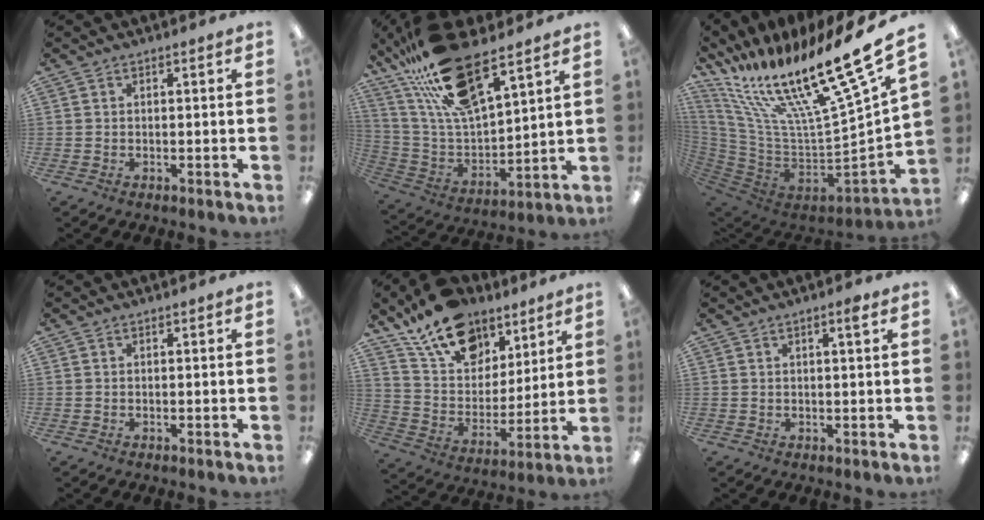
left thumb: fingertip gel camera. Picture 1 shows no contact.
{"total": 22.3, "force": [16.2, 6.5, 13.9], "torque": [-0.280, -0.083, 0.283]}
{"total": 26.2, "force": [17.6, 5.6, 18.5], "torque": [-0.291, -0.162, 0.309]}
{"total": 0.0}
{"total": 18.2, "force": [13.0, 10.3, 7.4], "torque": [-0.139, -0.072, 0.241]}
{"total": 2.4, "force": [1.4, 0.3, 1.9], "torque": [-0.033, -0.001, 0.021]}